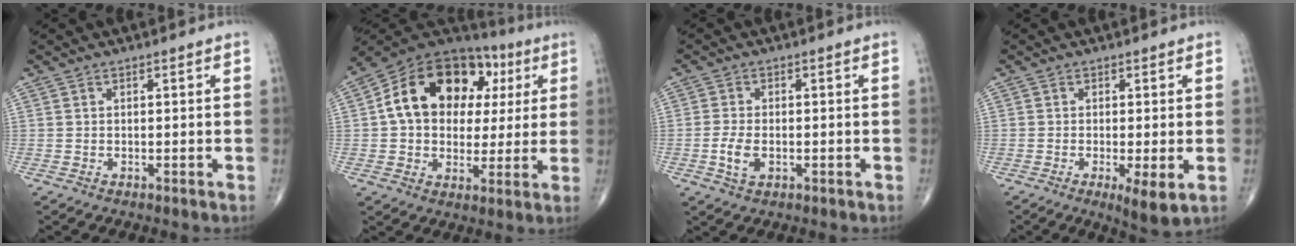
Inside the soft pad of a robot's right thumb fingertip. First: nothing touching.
{"total": 20.8, "force": [4.6, 14.5, 14.2], "torque": [-0.195, 0.027, 0.068]}
{"total": 4.2, "force": [-1.0, 2.4, 3.3], "torque": [-0.069, 0.000, -0.019]}
{"total": 5.3, "force": [-1.4, 1.1, 5.0], "torque": [-0.086, -0.019, -0.025]}